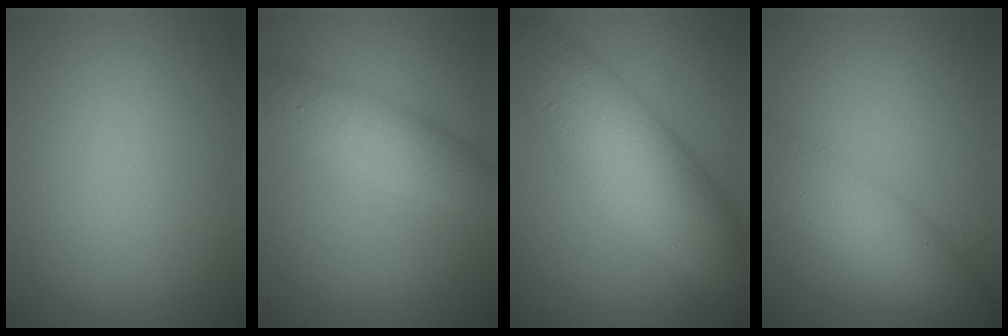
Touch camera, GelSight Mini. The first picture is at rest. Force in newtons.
{"total": 4.1, "press": 4.1, "slide": 0.0}
{"total": 9.6, "press": 9.6, "slide": 0.1}
{"total": 6.4, "press": 6.4, "slide": 0.2}